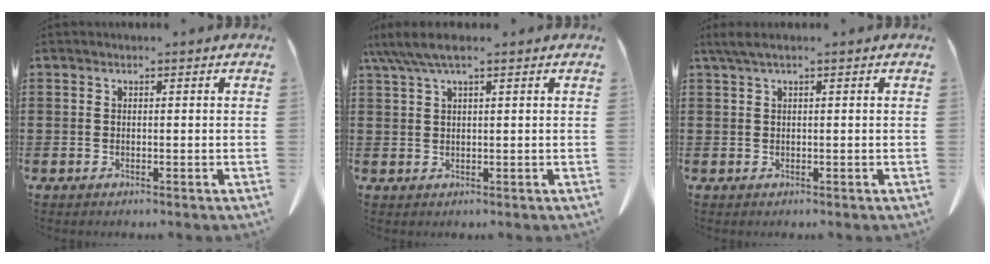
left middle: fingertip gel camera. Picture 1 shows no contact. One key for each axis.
{"total": 4.3, "fx": 2.7, "fy": 0.5, "fz": 3.3, "tx": -0.068, "ty": -0.003, "tz": 0.050}
{"total": 1.4, "fx": 0.4, "fy": 0.0, "fz": 1.3, "tx": -0.031, "ty": -0.007, "tz": 0.007}